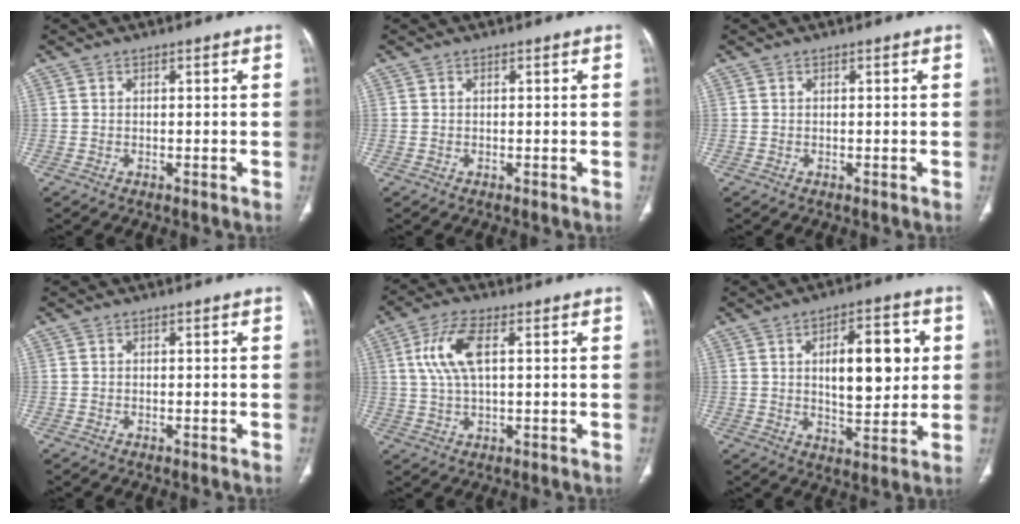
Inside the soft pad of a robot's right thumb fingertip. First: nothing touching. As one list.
[{"total": 0.0}, {"total": 0.0}, {"total": 0.0}, {"total": 8.6, "force": [2.2, 3.5, 7.5], "torque": [-0.167, 0.007, 0.042]}, {"total": 13.6, "force": [2.7, 6.1, 11.8], "torque": [-0.142, -0.004, 0.045]}]